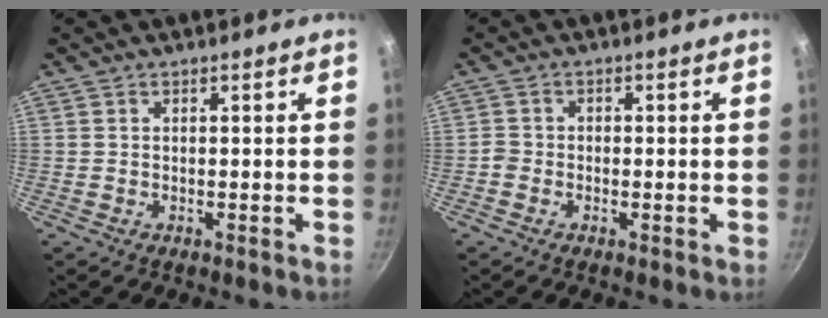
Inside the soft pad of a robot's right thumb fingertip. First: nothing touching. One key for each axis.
{"total": 1.7, "fx": -0.9, "fy": 1.3, "fz": 0.7, "tx": -0.013, "ty": 0.011, "tz": -0.022}